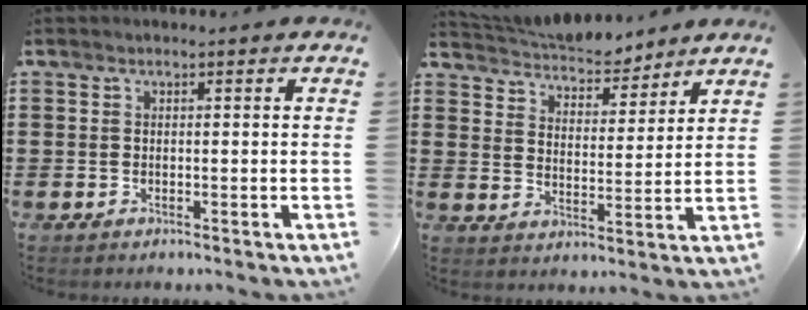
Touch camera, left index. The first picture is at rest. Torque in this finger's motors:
{"motor_torque": [0.45, -0.71, -0.04, -0.01]}